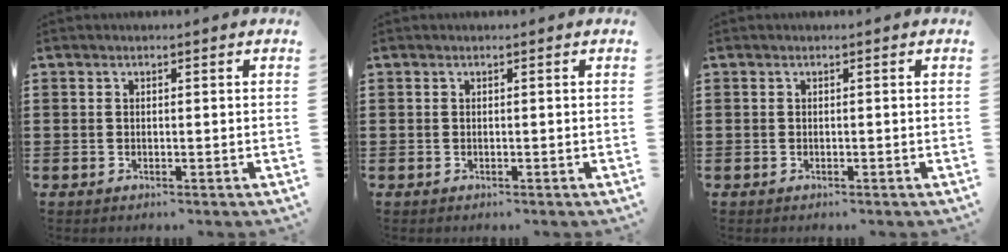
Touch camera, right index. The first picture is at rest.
{"total": 0.0}
{"total": 0.0}